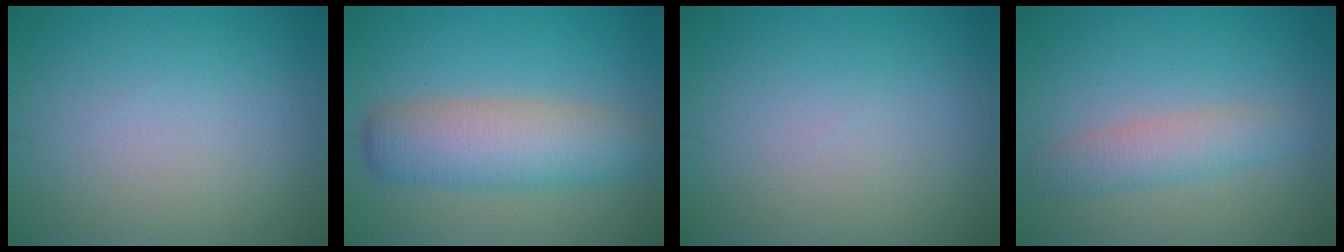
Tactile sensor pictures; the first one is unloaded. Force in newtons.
{"total": 6.1, "press": 6.1, "slide": 0.3}
{"total": 0.0}
{"total": 2.8, "press": 2.8, "slide": 0.1}